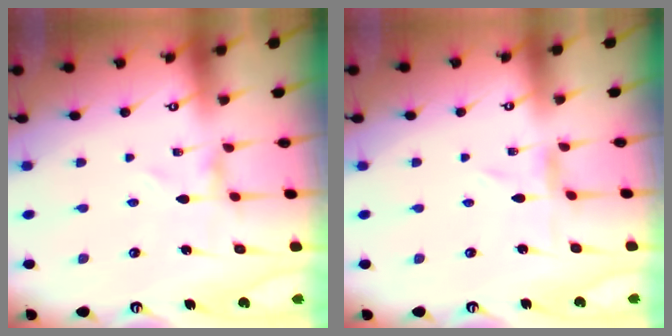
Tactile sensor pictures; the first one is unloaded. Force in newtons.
{"total": 0.0}